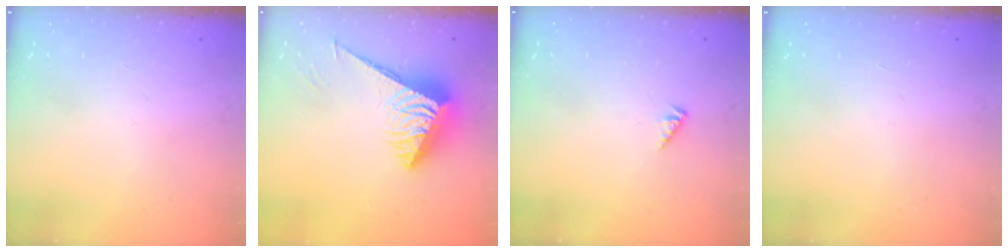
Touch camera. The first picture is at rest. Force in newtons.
{"total": 7.3, "press": 7.3, "slide": 0.7}
{"total": 1.2, "press": 1.1, "slide": 0.3}
{"total": 0.0}